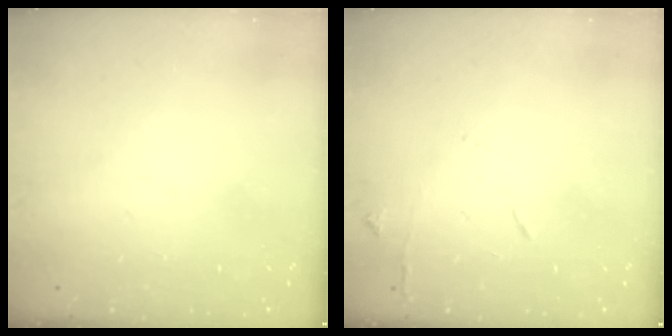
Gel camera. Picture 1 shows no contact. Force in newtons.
{"total": 6.2, "press": 6.1, "slide": 0.8}